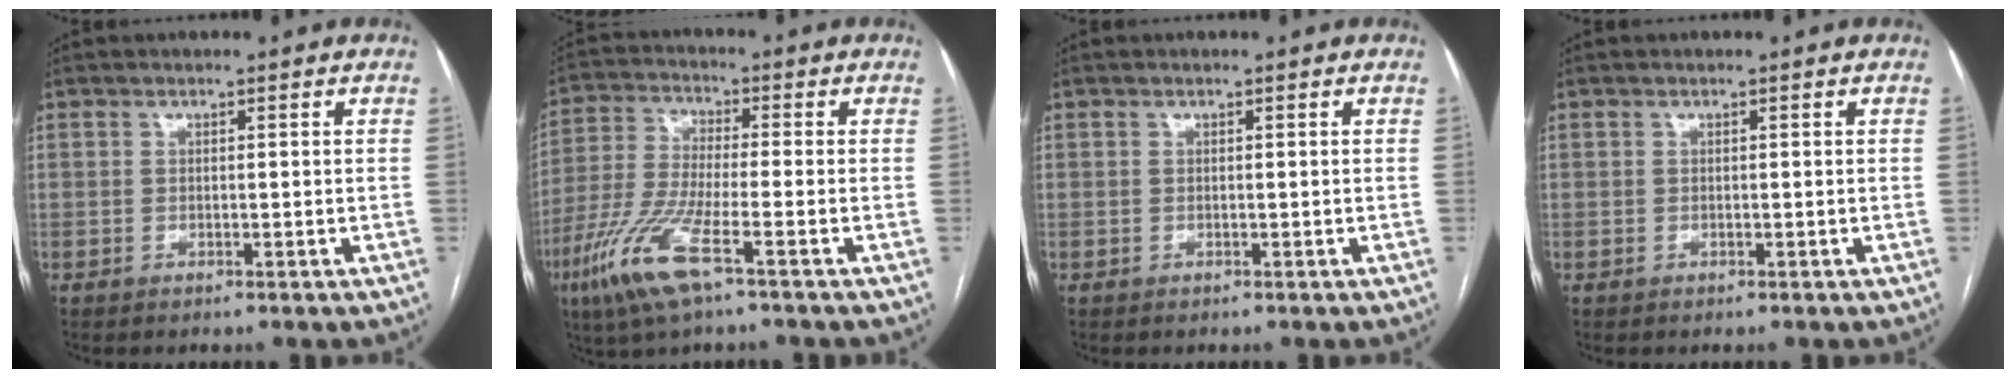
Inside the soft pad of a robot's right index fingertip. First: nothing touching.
{"total": 11.1, "force": [-5.8, 1.5, 9.4], "torque": [-0.209, -0.019, -0.115]}
{"total": 0.0}
{"total": 0.0}